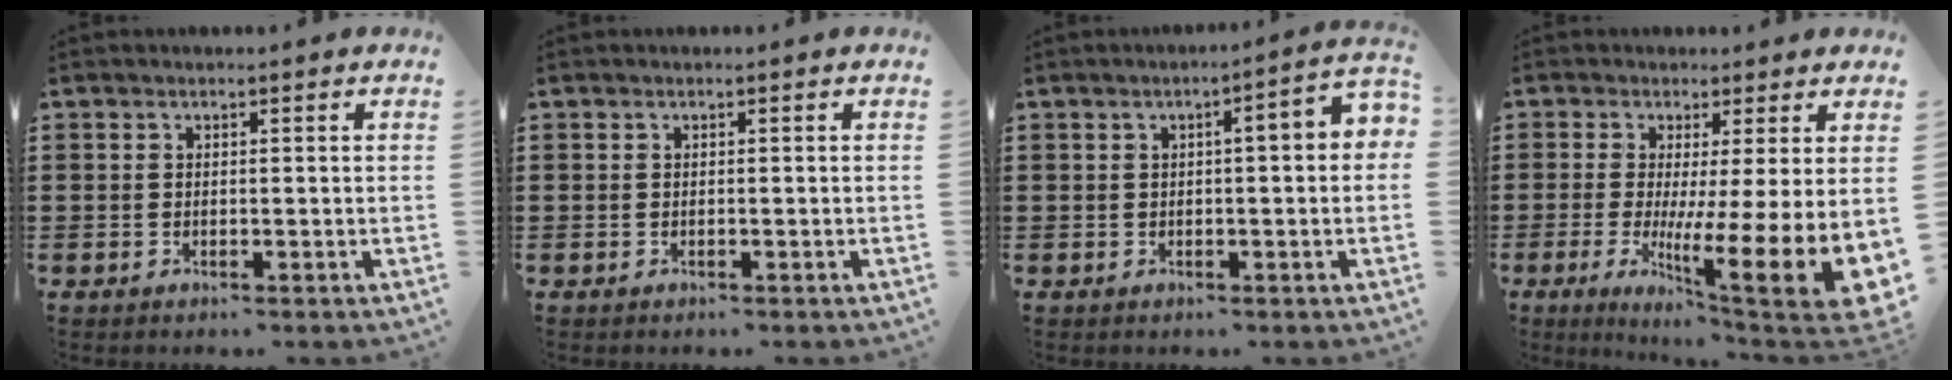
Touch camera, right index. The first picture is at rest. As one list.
[{"total": 0.0}, {"total": 3.5, "force": [0.0, 0.4, 3.5], "torque": [-0.061, 0.003, -0.003]}, {"total": 9.0, "force": [-0.4, 1.9, 8.8], "torque": [-0.141, -0.051, -0.004]}]